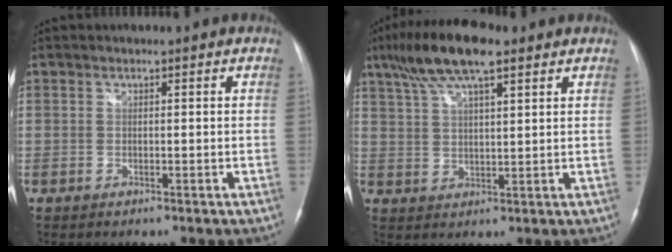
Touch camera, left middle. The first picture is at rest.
{"total": 11.1, "force": [7.3, 2.5, 8.0], "torque": [-0.158, 0.022, 0.130]}